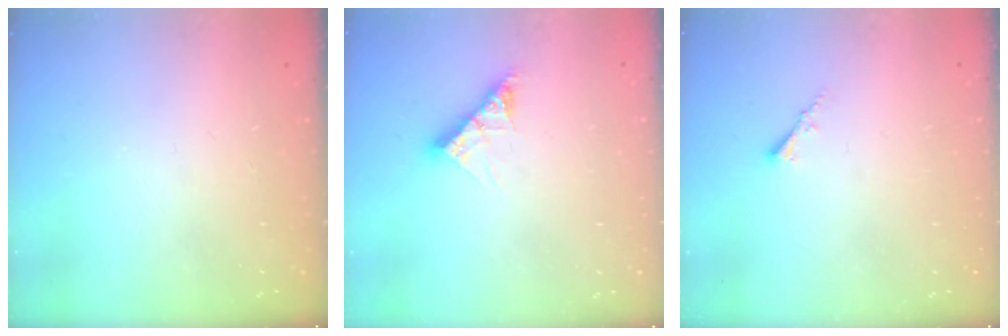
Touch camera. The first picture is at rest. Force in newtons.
{"total": 9.6, "press": 9.5, "slide": 0.9}
{"total": 1.7, "press": 1.6, "slide": 0.4}